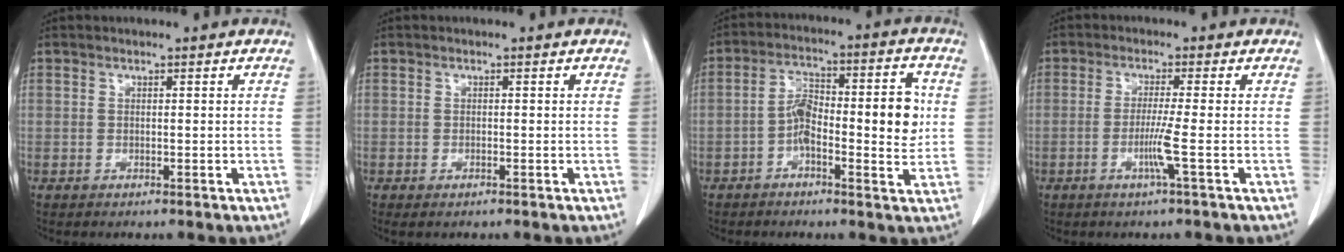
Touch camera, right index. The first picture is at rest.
{"total": 0.8, "force": [-0.6, 0.2, 0.5], "torque": [-0.010, -0.002, -0.005]}
{"total": 10.8, "force": [-0.8, 3.5, 10.2], "torque": [-0.160, 0.031, -0.016]}
{"total": 3.9, "force": [-1.3, -1.2, 3.4], "torque": [-0.070, -0.008, -0.028]}